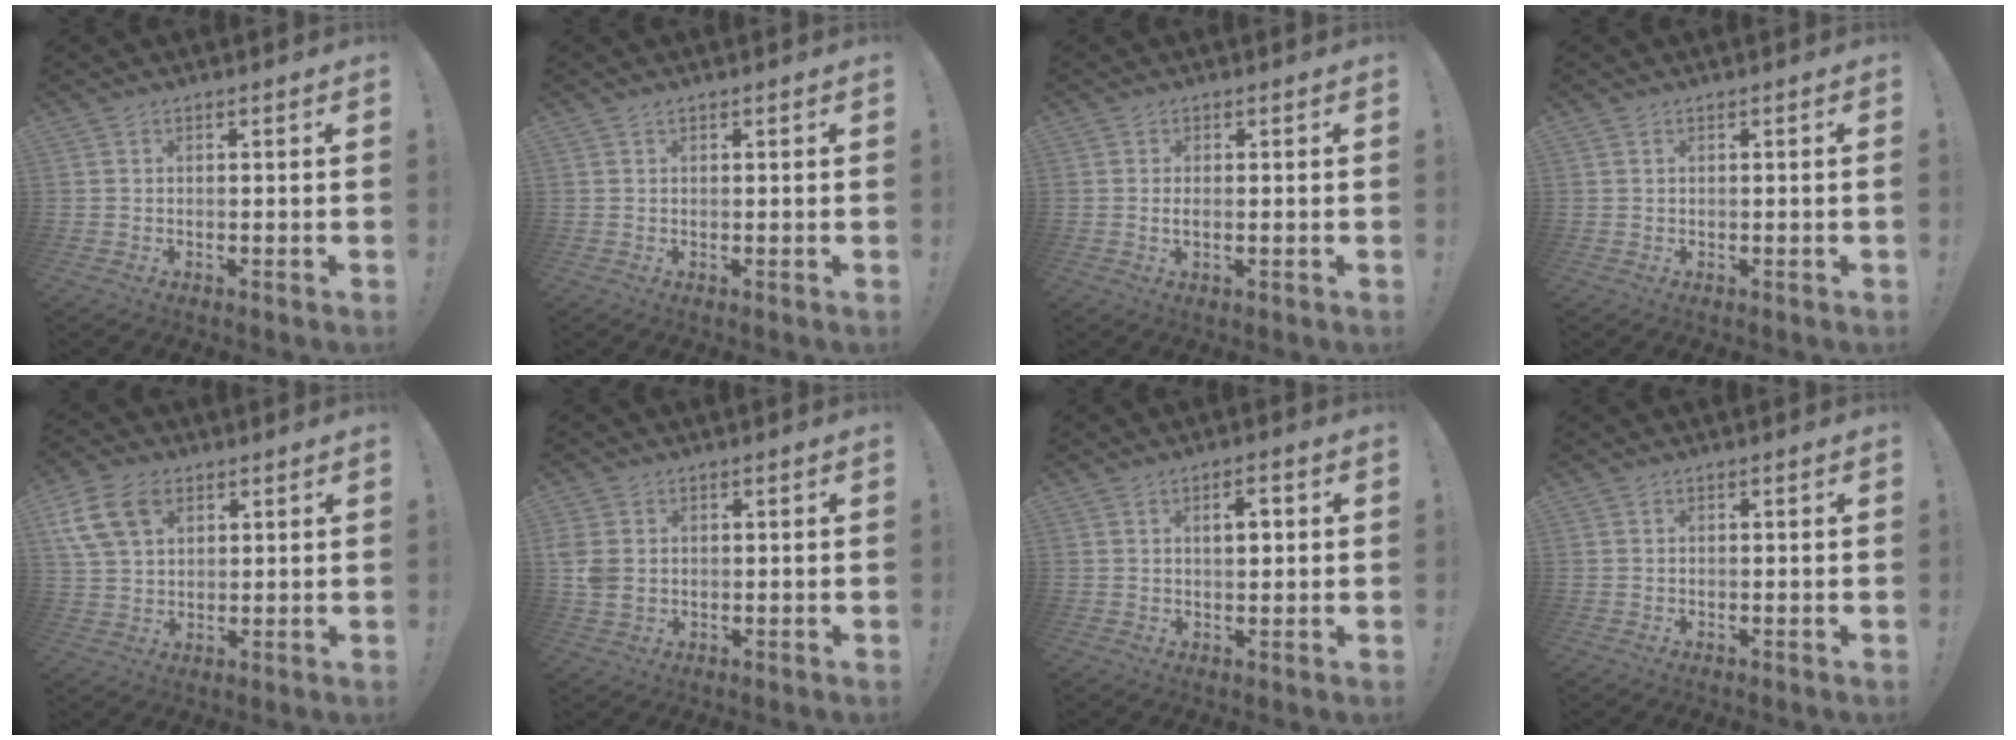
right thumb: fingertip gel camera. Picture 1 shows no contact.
{"total": 0.0}
{"total": 1.6, "force": [-0.2, 0.3, 1.5], "torque": [-0.028, 0.000, -0.005]}
{"total": 0.6, "force": [0.0, -0.4, 0.4], "torque": [-0.007, -0.002, -0.001]}
{"total": 12.2, "force": [5.5, 8.5, 6.9], "torque": [-0.135, -0.013, 0.109]}
{"total": 5.6, "force": [0.8, 4.2, 3.6], "torque": [-0.068, -0.005, 0.015]}
{"total": 3.7, "force": [0.9, 1.7, 3.2], "torque": [-0.045, 0.002, 0.007]}
{"total": 0.0}